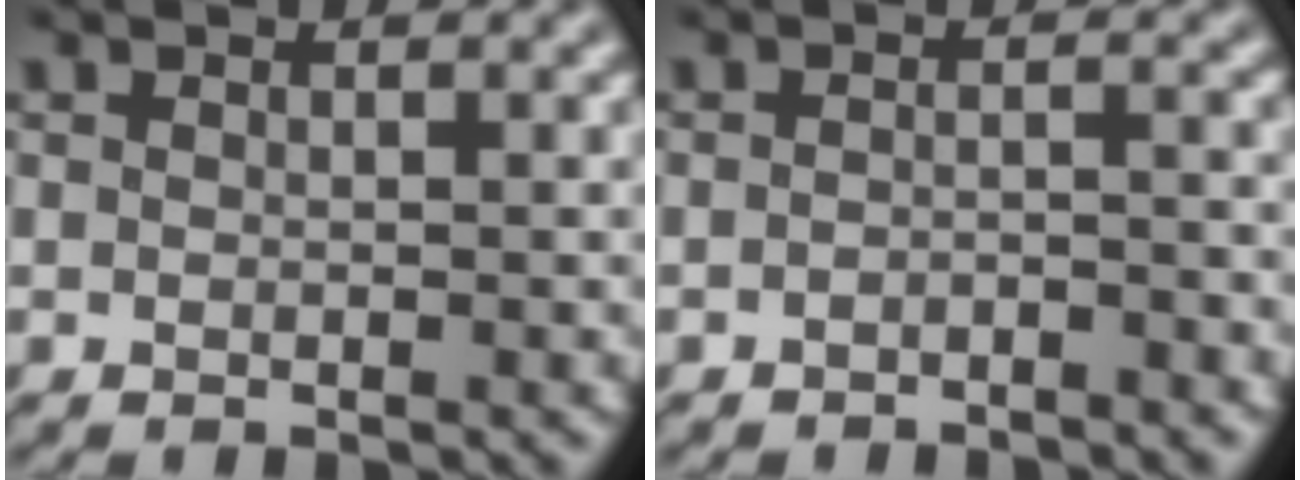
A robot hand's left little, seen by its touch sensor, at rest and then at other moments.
{"total": 1.3, "force": [-1.2, 0.2, 0.5], "torque": [-0.010, 0.006, -0.024]}